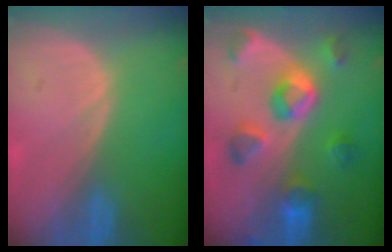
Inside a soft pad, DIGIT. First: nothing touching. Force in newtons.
{"total": 8.4, "press": 8.1, "slide": 2.3}